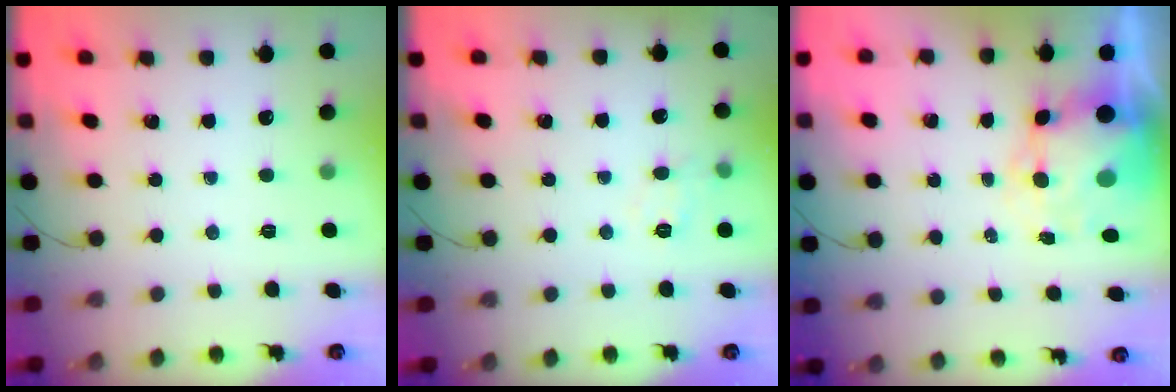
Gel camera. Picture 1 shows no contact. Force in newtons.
{"total": 7.9, "press": 7.7, "slide": 1.5}
{"total": 9.2, "press": 9.0, "slide": 2.1}